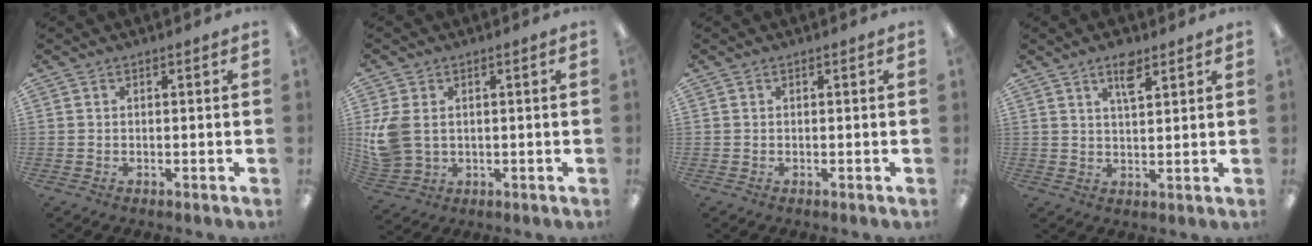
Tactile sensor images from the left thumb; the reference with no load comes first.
{"total": 7.6, "force": [1.2, 5.7, 4.8], "torque": [-0.116, 0.008, 0.026]}
{"total": 0.0}
{"total": 5.7, "force": [3.6, 2.0, 3.9], "torque": [-0.062, -0.008, 0.059]}